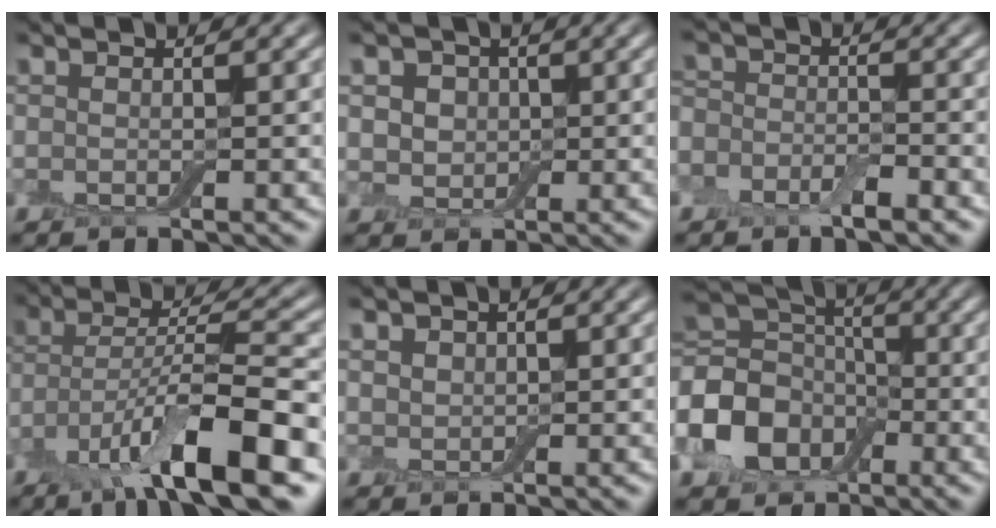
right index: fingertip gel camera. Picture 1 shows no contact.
{"total": 3.7, "force": [0.9, 3.1, 1.8], "torque": [-0.027, 0.008, 0.000]}
{"total": 4.2, "force": [-2.4, 2.6, 2.2], "torque": [-0.012, 0.003, -0.054]}
{"total": 10.4, "force": [-5.5, 2.5, 8.5], "torque": [-0.146, 0.006, -0.102]}
{"total": 1.6, "force": [0.9, 1.2, 0.5], "torque": [-0.011, -0.002, 0.021]}
{"total": 9.4, "force": [-3.1, 7.0, 5.6], "torque": [-0.128, 0.001, -0.081]}